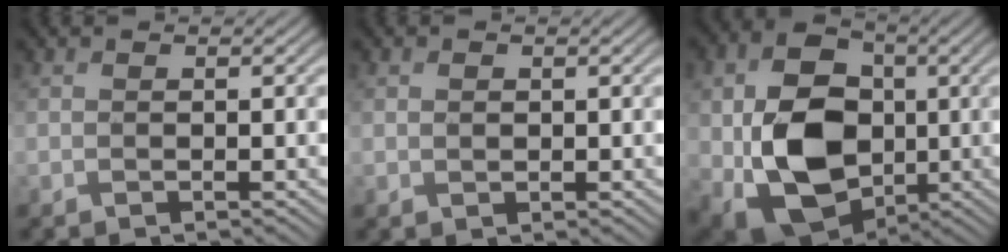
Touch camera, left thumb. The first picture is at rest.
{"total": 0.8, "force": [0.2, 0.7, 0.3], "torque": [-0.010, -0.003, 0.005]}
{"total": 14.4, "force": [-1.3, 10.4, 9.8], "torque": [-0.214, -0.018, -0.023]}